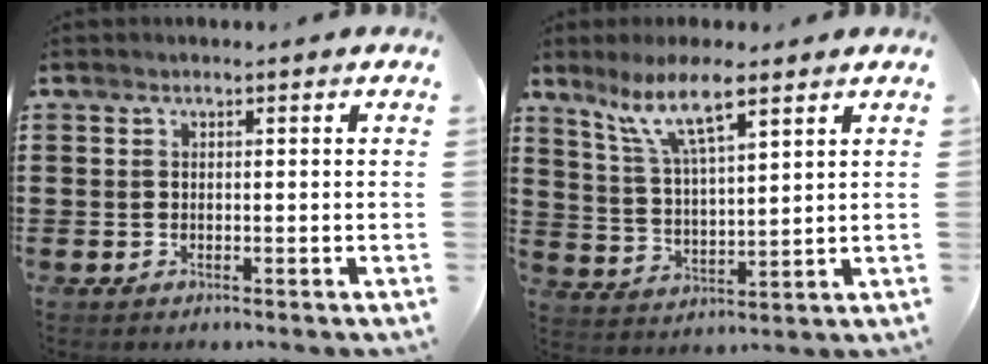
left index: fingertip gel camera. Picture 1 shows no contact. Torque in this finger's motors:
{"motor_torque": [1.92, -0.22, 0.66, 0.21]}